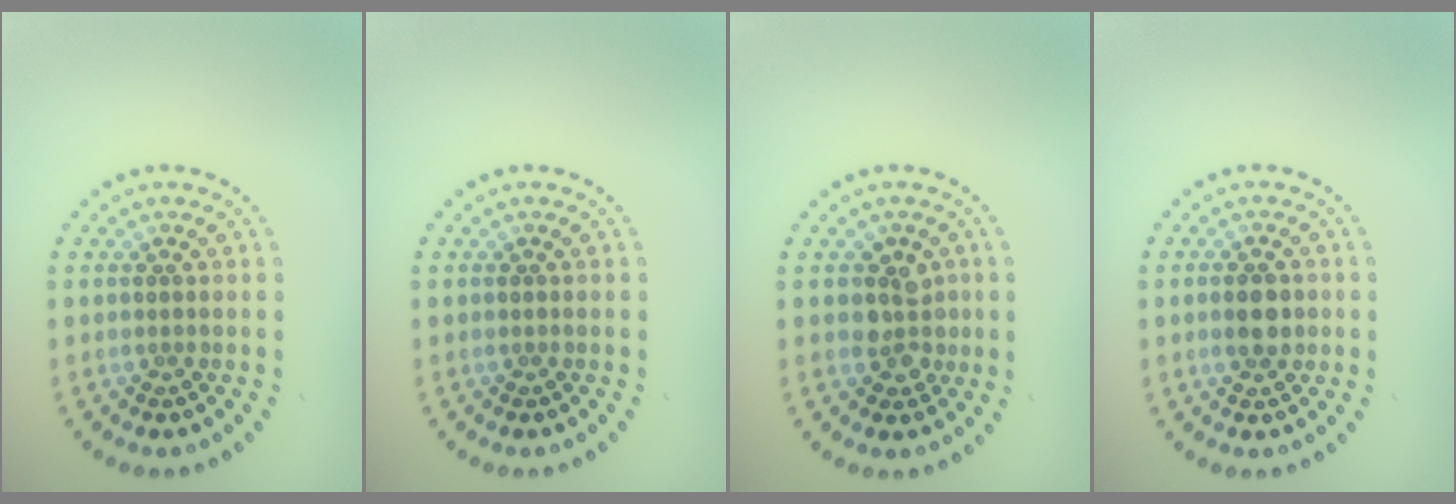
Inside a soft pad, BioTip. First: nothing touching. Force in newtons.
{"total": 0.0}
{"total": 2.9, "press": 2.6, "slide": 1.2}
{"total": 2.9, "press": 2.9, "slide": 0.1}